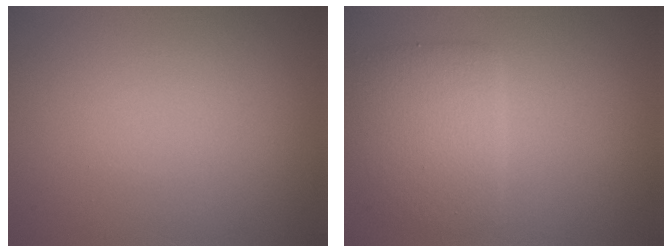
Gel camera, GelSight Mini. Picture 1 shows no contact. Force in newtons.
{"total": 4.0, "press": 4.0, "slide": 0.1}